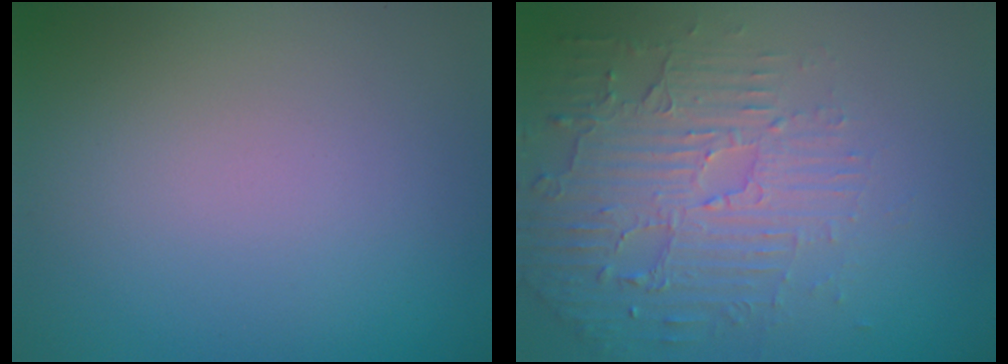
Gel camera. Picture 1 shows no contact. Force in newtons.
{"total": 5.6, "press": 3.7, "slide": 4.2}